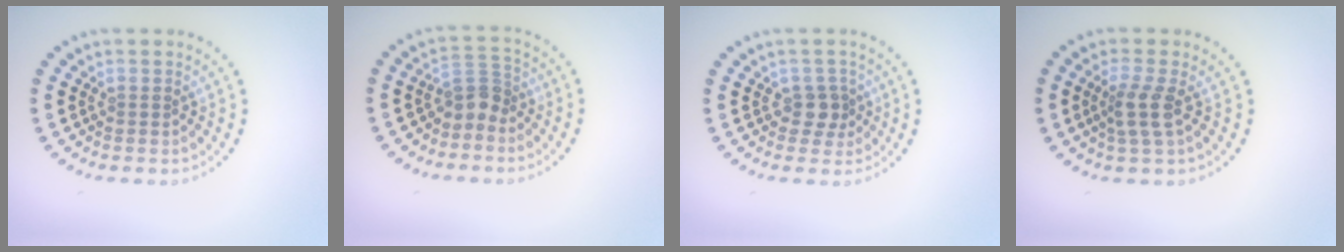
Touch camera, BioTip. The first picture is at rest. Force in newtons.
{"total": 2.2, "press": 1.7, "slide": 1.5}
{"total": 1.8, "press": 1.4, "slide": 1.1}
{"total": 2.5, "press": 2.0, "slide": 1.4}